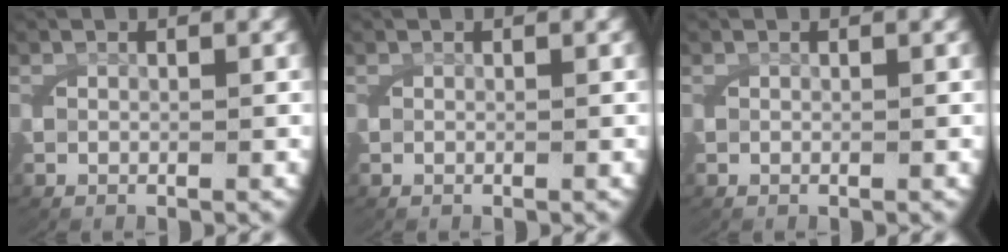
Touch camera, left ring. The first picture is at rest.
{"total": 0.0}
{"total": 0.0}